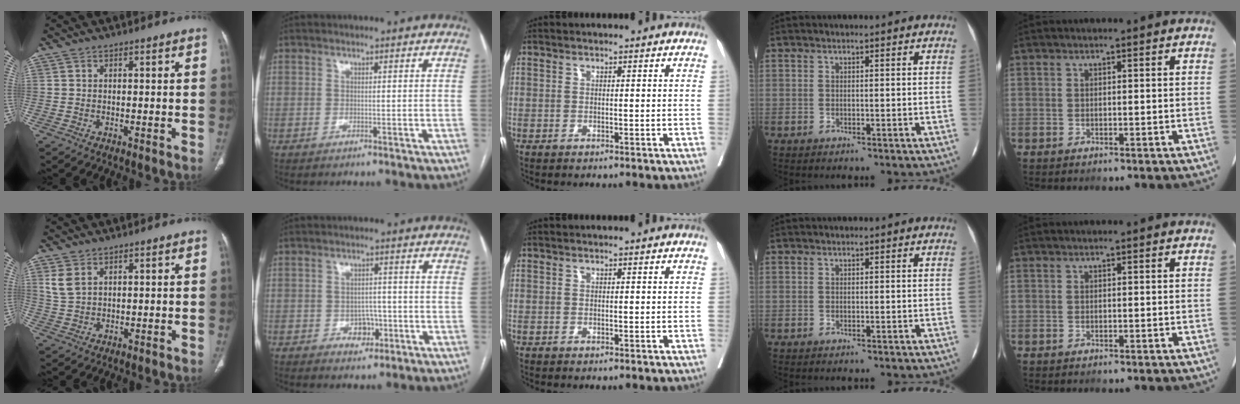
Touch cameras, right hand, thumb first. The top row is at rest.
{"thumb": {"total": 3.7, "force": [1.8, 2.3, 2.3], "torque": [-0.051, 0.000, 0.049]}, "index": {"total": 3.8, "force": [-1.3, 2.9, 2.0], "torque": [-0.020, 0.009, -0.010]}}